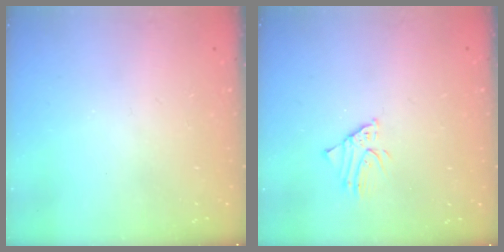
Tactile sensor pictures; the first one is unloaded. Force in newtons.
{"total": 1.7, "press": 1.7, "slide": 0.1}